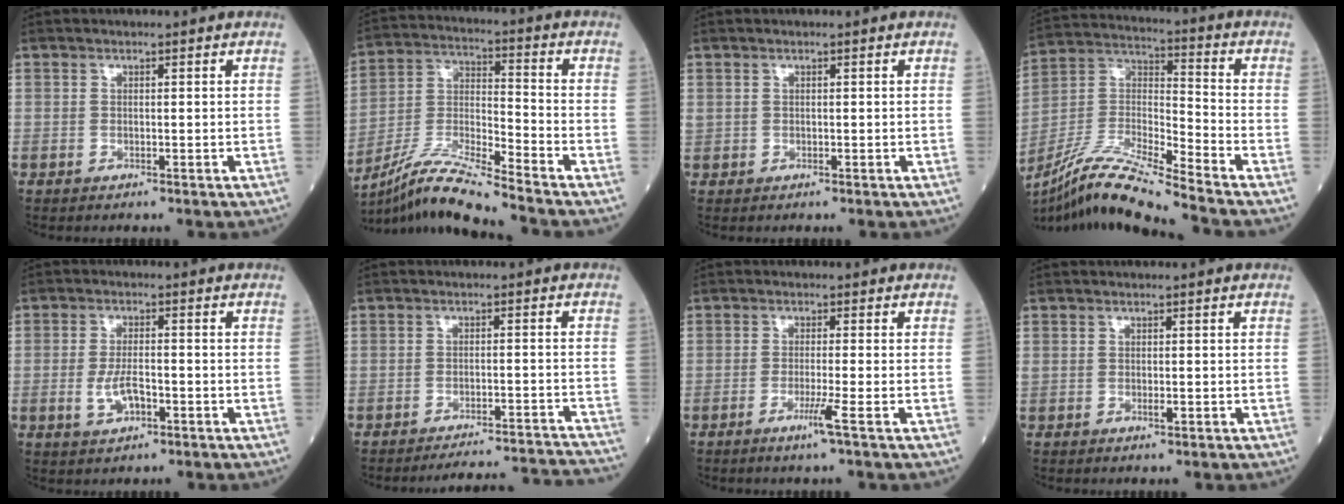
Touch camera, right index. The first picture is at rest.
{"total": 12.5, "force": [-11.0, -1.3, 5.8], "torque": [-0.116, -0.009, -0.209]}
{"total": 0.7, "force": [0.3, 0.6, 0.2], "torque": [-0.003, 0.010, 0.007]}
{"total": 15.5, "force": [-13.5, -1.2, 7.5], "torque": [-0.150, -0.003, -0.254]}
{"total": 4.3, "force": [-1.4, 1.7, 3.7], "torque": [-0.075, -0.002, -0.023]}
{"total": 14.7, "force": [-14.6, -0.8, 2.2], "torque": [-0.014, 0.003, -0.177]}
{"total": 2.9, "force": [-1.5, -0.9, 2.3], "torque": [-0.048, -0.008, -0.032]}
{"total": 0.8, "force": [-0.2, 0.2, 0.8], "torque": [-0.016, -0.002, -0.002]}